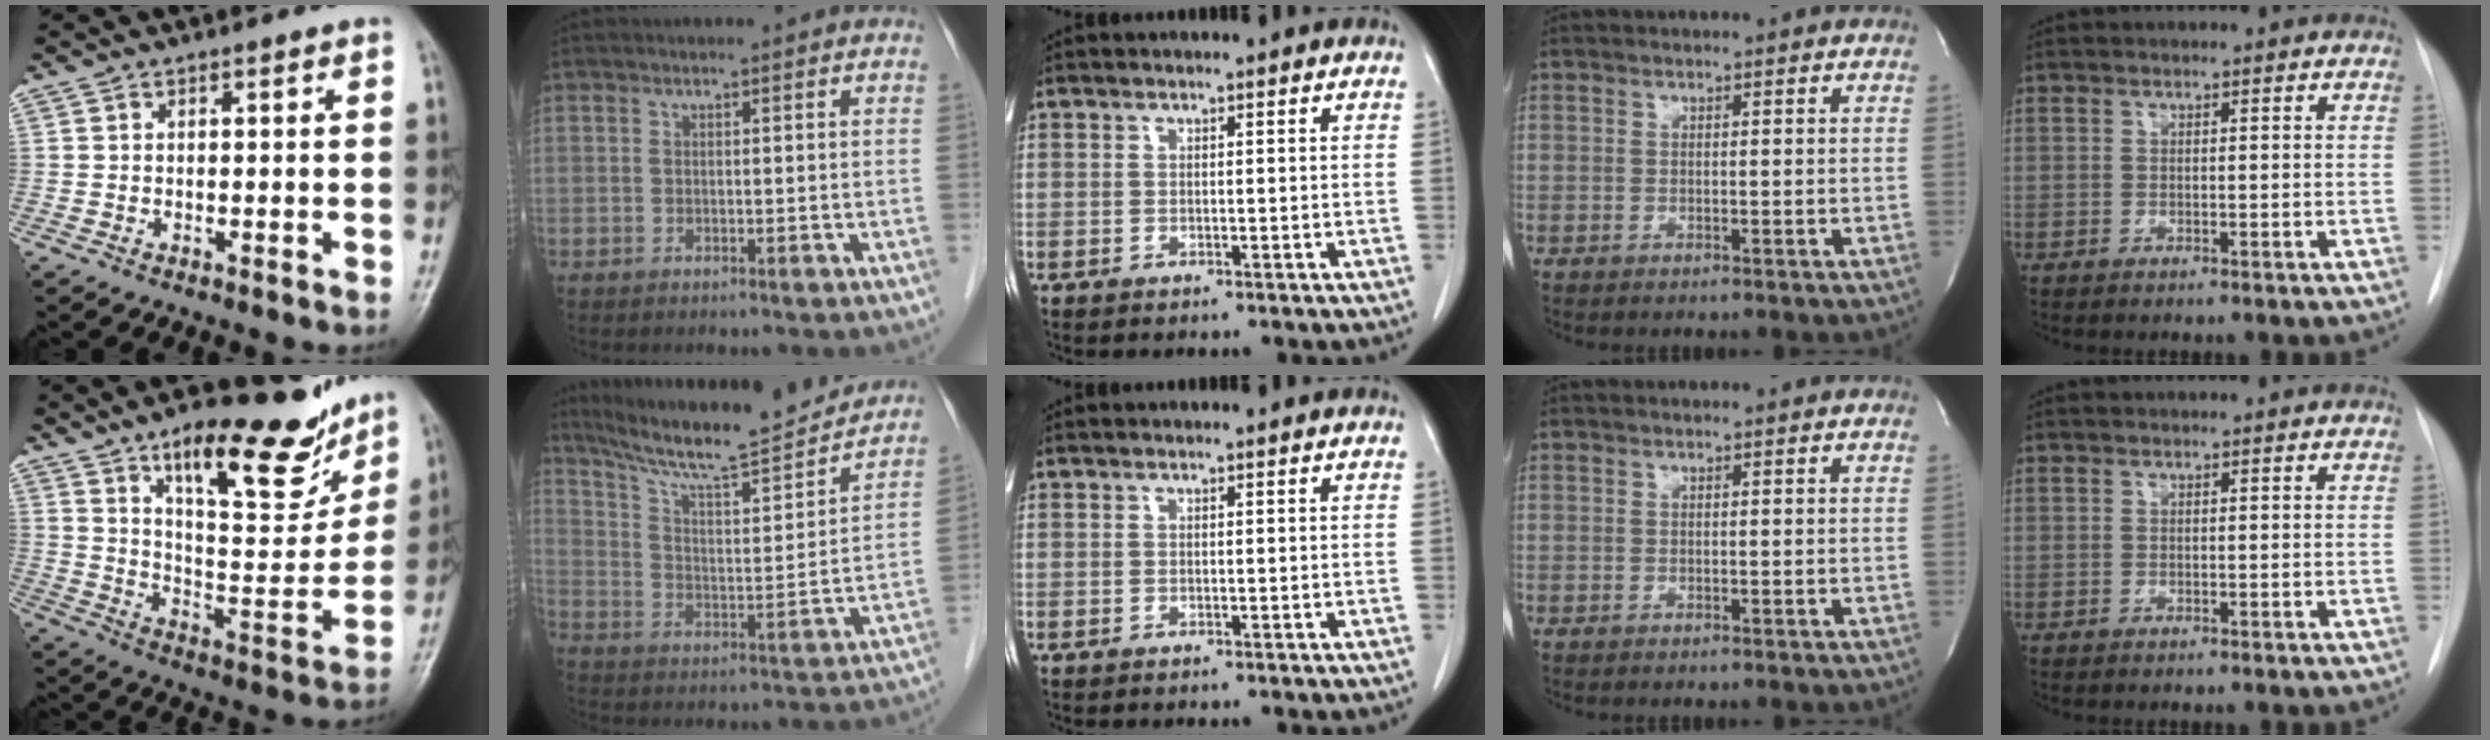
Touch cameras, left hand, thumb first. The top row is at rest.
{"thumb": {"total": 22.0, "force": [14.3, 7.6, 14.9], "torque": [-0.167, -0.073, 0.225]}, "index": {"total": 19.8, "force": [17.8, 1.4, 8.5], "torque": [-0.146, -0.005, 0.276]}}